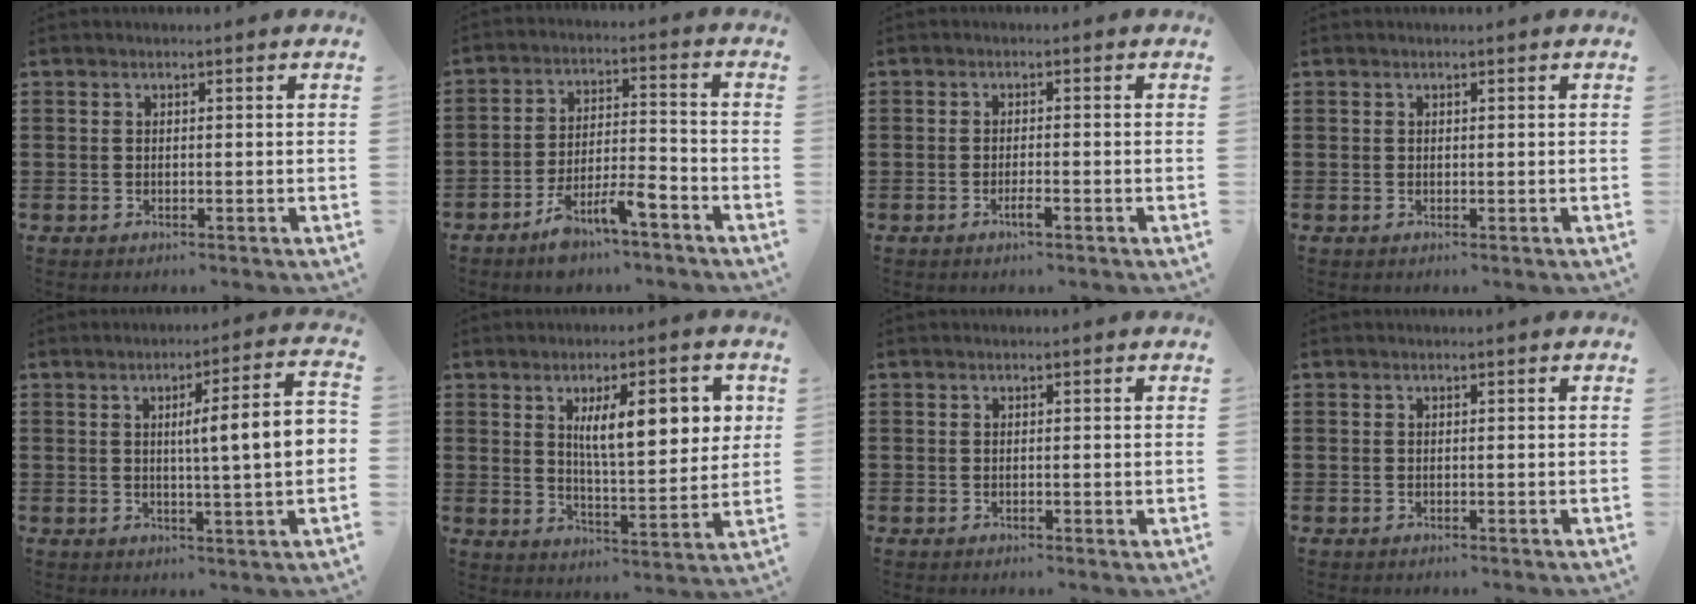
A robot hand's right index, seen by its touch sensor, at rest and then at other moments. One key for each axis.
{"total": 7.4, "fx": -5.7, "fy": 1.8, "fz": 4.4, "tx": -0.081, "ty": 0.002, "tz": -0.106}
{"total": 2.0, "fx": -1.2, "fy": 0.1, "fz": 1.7, "tx": -0.028, "ty": -0.004, "tz": -0.020}
{"total": 0.0}
{"total": 8.0, "fx": 0.7, "fy": 0.4, "fz": 8.0, "tx": -0.130, "ty": -0.008, "tz": 0.002}
{"total": 10.0, "fx": 3.2, "fy": 3.1, "fz": 8.9, "tx": -0.150, "ty": 0.001, "tz": 0.049}
{"total": 0.0}
{"total": 0.0}